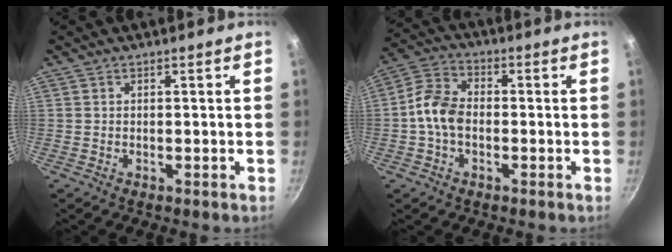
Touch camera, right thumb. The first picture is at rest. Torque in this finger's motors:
{"motor_torque": [0.23, 0.61, 0.82, -0.22, 0.00]}